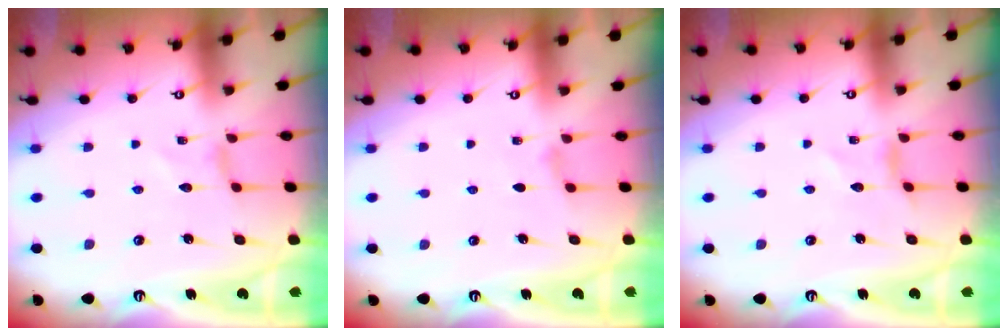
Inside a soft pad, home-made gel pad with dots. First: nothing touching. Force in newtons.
{"total": 2.1, "press": 2.1, "slide": 0.4}
{"total": 1.4, "press": 1.4, "slide": 0.2}